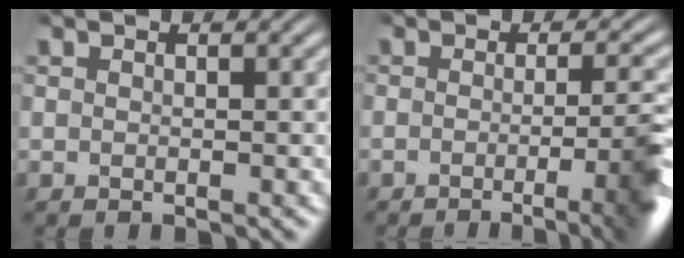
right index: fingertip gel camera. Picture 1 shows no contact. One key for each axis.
{"total": 6.4, "fx": -3.0, "fy": 1.2, "fz": 5.6, "tx": -0.050, "ty": -0.004, "tz": -0.051}